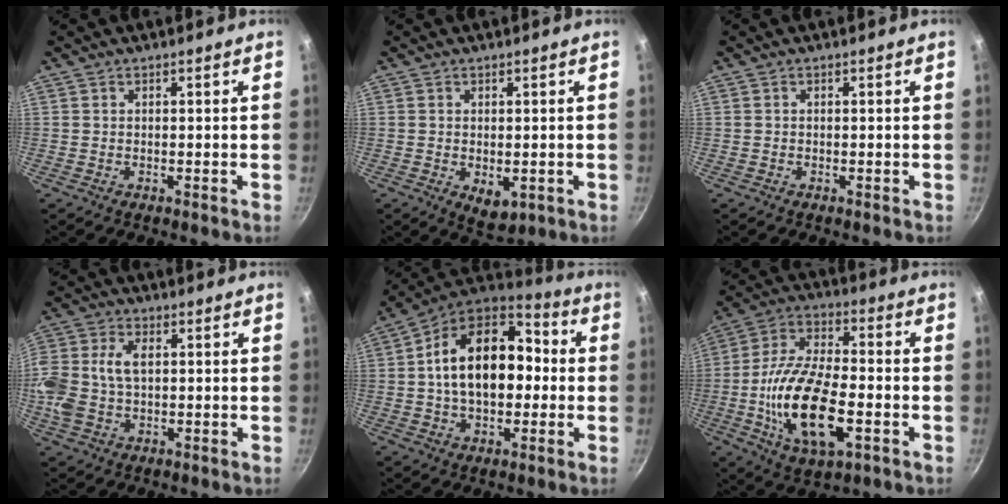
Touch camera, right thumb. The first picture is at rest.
{"total": 4.5, "force": [-0.7, 2.8, 3.5], "torque": [-0.045, -0.011, -0.003]}
{"total": 0.0}
{"total": 12.1, "force": [0.9, 8.0, 9.0], "torque": [-0.194, 0.019, 0.009]}
{"total": 20.5, "force": [0.6, 13.5, 15.5], "torque": [-0.233, 0.042, -0.005]}
{"total": 19.6, "force": [-4.7, 9.0, 16.8], "torque": [-0.312, 0.018, -0.091]}